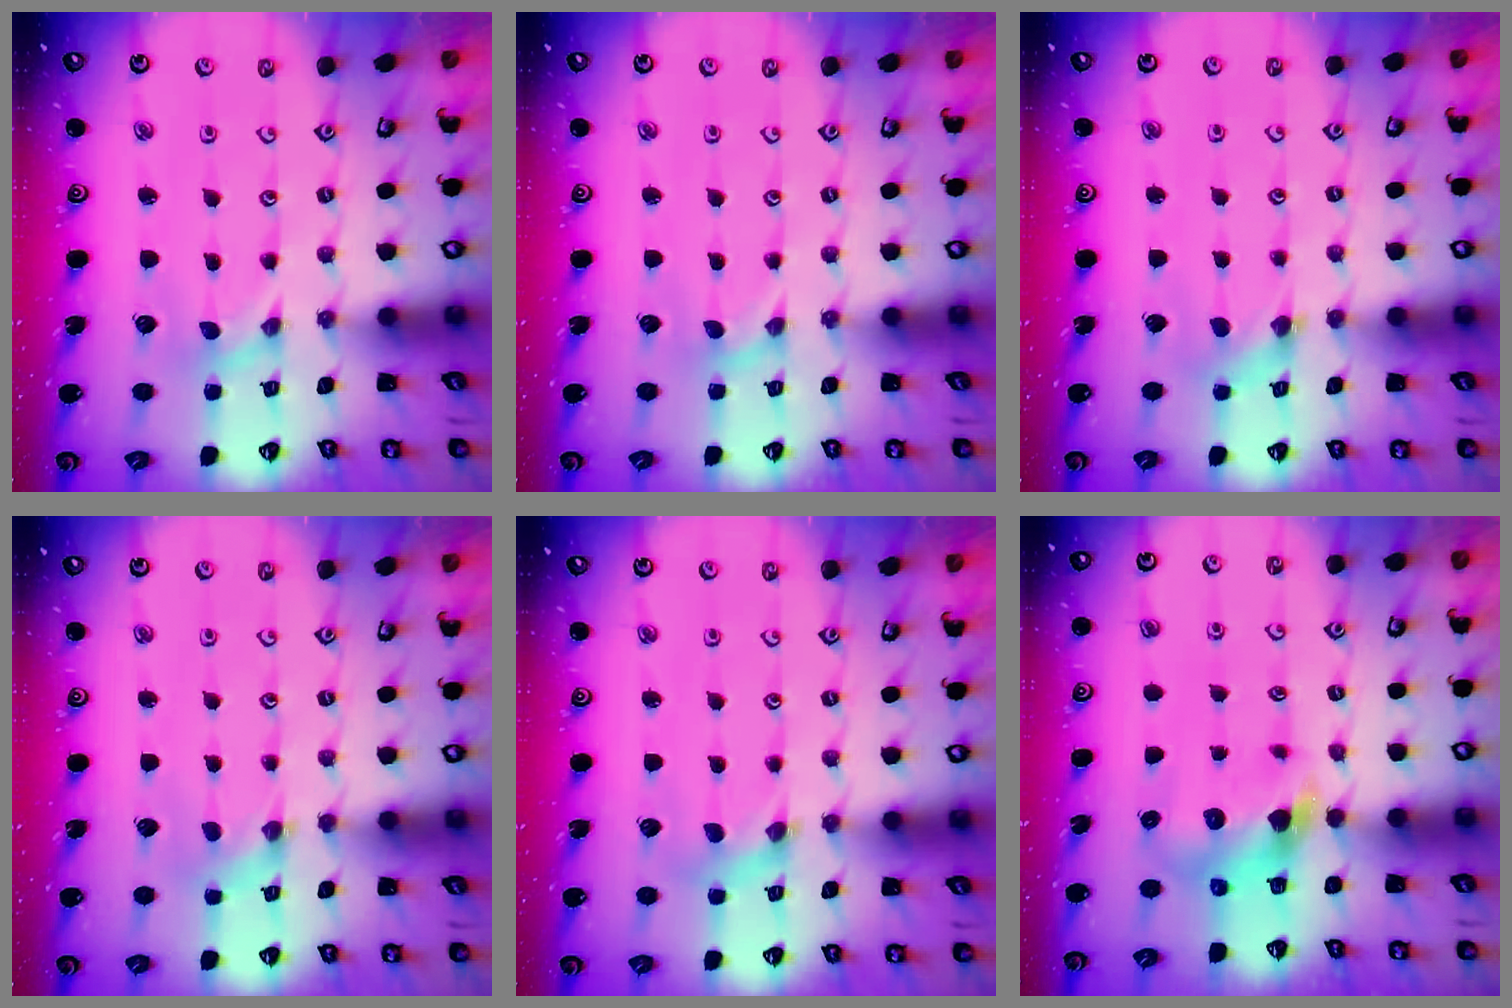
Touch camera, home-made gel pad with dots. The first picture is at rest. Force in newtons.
{"total": 0.0}
{"total": 1.6, "press": 1.6, "slide": 0.2}
{"total": 1.1, "press": 1.1, "slide": 0.2}
{"total": 2.5, "press": 2.5, "slide": 0.3}
{"total": 6.4, "press": 6.4, "slide": 0.4}